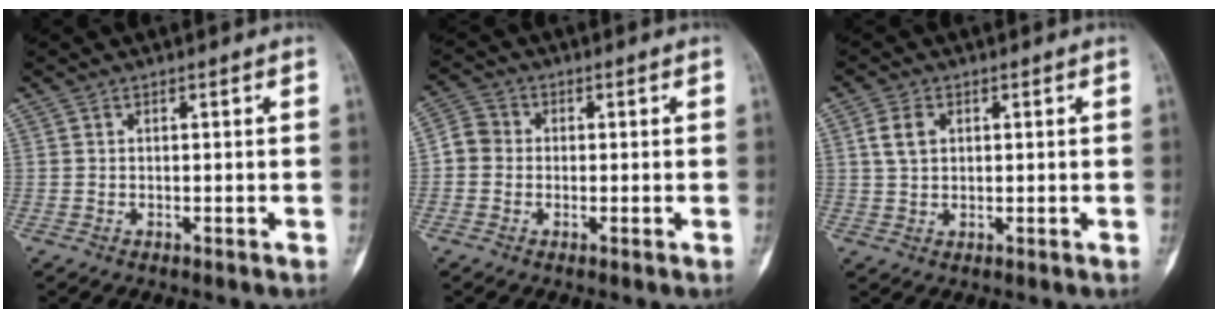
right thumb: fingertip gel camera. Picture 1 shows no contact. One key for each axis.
{"total": 4.0, "fx": -0.4, "fy": 3.7, "fz": 1.5, "tx": -0.016, "ty": 0.010, "tz": -0.019}
{"total": 4.0, "fx": 1.2, "fy": 2.8, "fz": 2.6, "tx": -0.046, "ty": 0.003, "tz": 0.024}